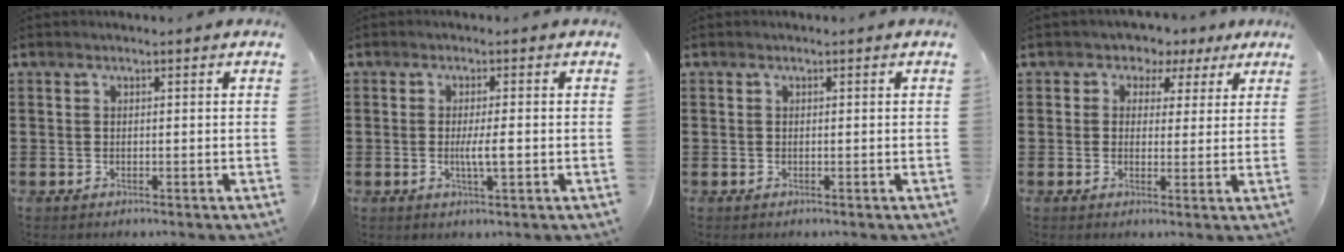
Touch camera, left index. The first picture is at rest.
{"total": 3.3, "force": [-0.4, 0.4, 3.2], "torque": [-0.064, -0.006, -0.010]}
{"total": 0.0}
{"total": 2.9, "force": [1.2, 2.7, 0.1], "torque": [-0.014, 0.003, 0.015]}